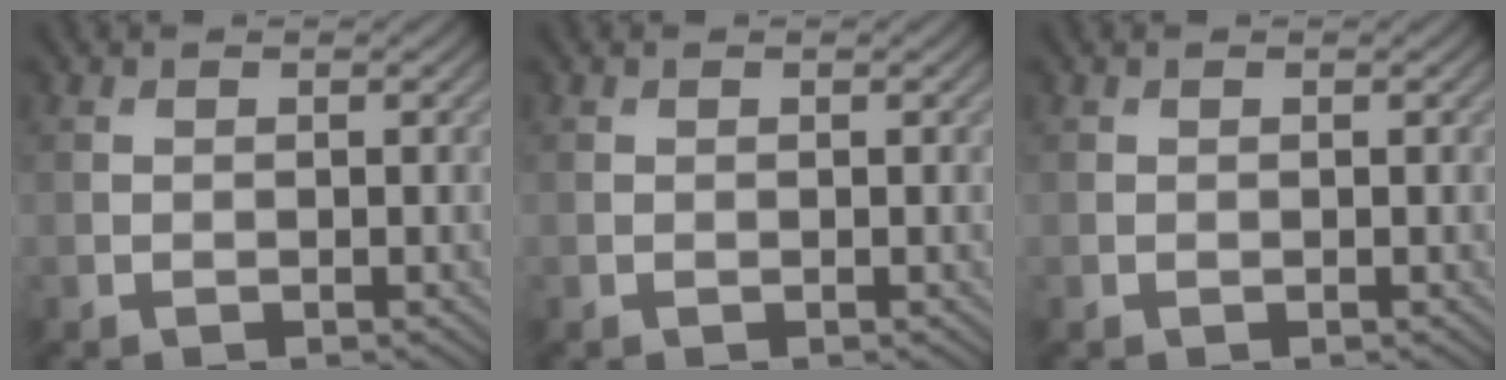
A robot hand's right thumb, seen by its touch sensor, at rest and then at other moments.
{"total": 0.0}
{"total": 0.0}